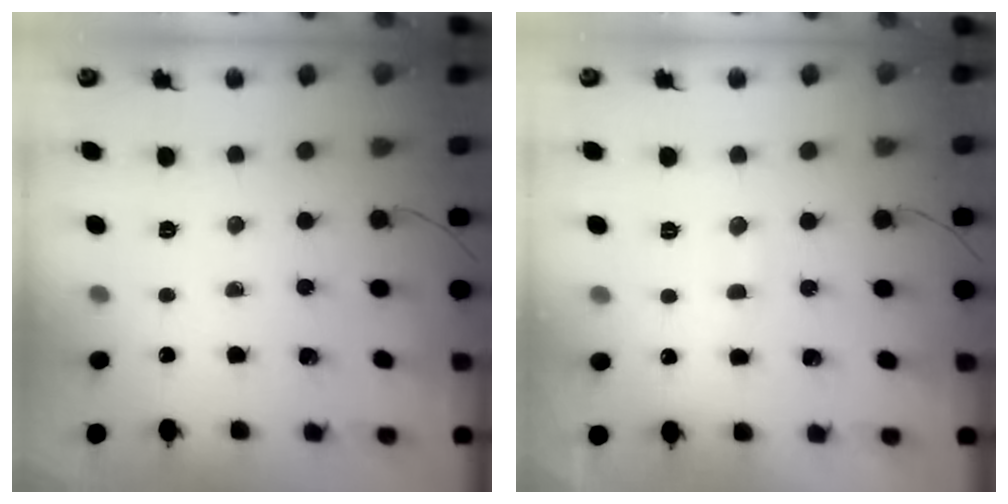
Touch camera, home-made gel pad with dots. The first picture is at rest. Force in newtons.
{"total": 7.1, "press": 6.9, "slide": 1.4}